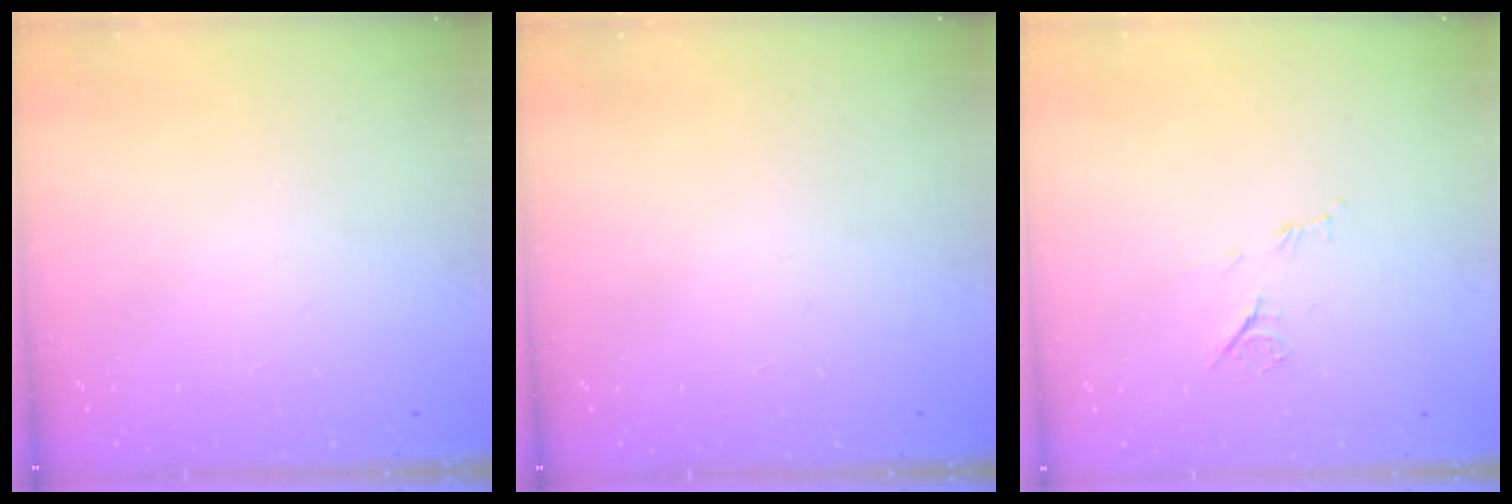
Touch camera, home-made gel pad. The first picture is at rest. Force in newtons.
{"total": 0.0}
{"total": 6.3, "press": 6.3, "slide": 0.6}